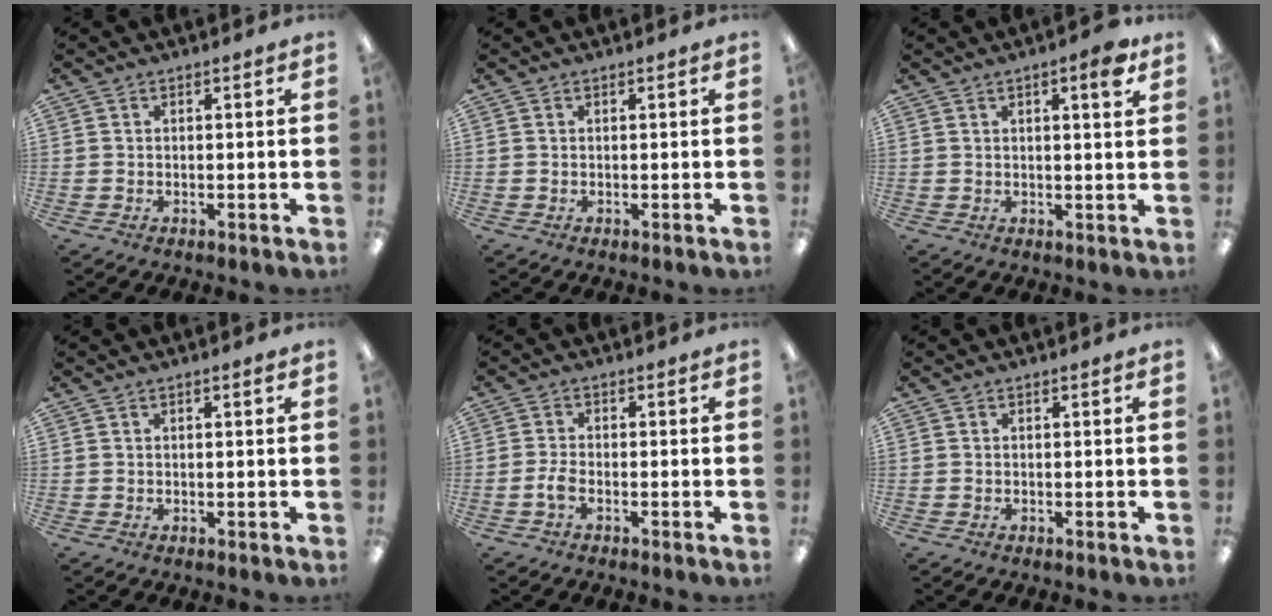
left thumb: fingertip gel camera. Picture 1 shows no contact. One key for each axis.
{"total": 0.0}
{"total": 4.0, "fx": 2.3, "fy": 0.9, "fz": 3.2, "tx": -0.046, "ty": -0.006, "tz": 0.033}
{"total": 0.6, "fx": 0.4, "fy": 0.1, "fz": 0.5, "tx": -0.012, "ty": 0.001, "tz": 0.006}
{"total": 2.8, "fx": -1.2, "fy": 1.4, "fz": 2.1, "tx": -0.043, "ty": 0.004, "tz": -0.022}
{"total": 0.0}